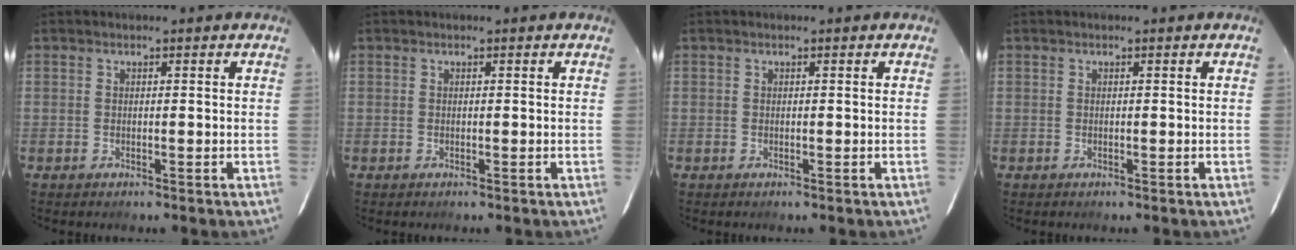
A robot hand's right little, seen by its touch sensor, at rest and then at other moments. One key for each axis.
{"total": 0.0}
{"total": 0.0}
{"total": 0.0}